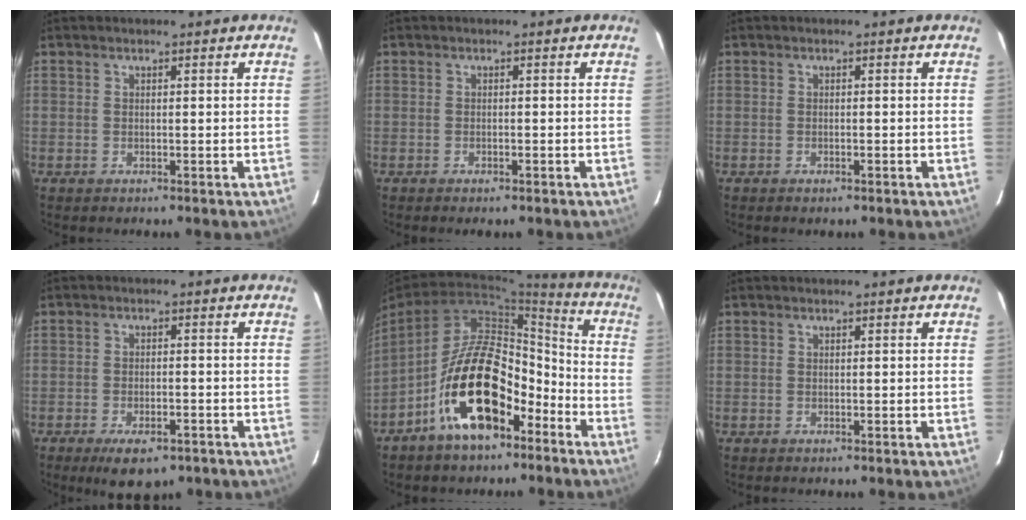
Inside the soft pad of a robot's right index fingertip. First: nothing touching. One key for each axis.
{"total": 1.0, "fx": -0.8, "fy": 0.4, "fz": 0.5, "tx": -0.008, "ty": -0.001, "tz": -0.013}
{"total": 0.8, "fx": -0.6, "fy": 0.5, "fz": 0.4, "tx": -0.005, "ty": 0.000, "tz": -0.008}
{"total": 7.7, "fx": -5.1, "fy": 3.2, "fz": 4.7, "tx": -0.096, "ty": -0.015, "tz": -0.070}
{"total": 16.5, "fx": -9.3, "fy": 8.1, "fz": 10.9, "tx": -0.175, "ty": 0.032, "tz": -0.144}
{"total": 0.0}